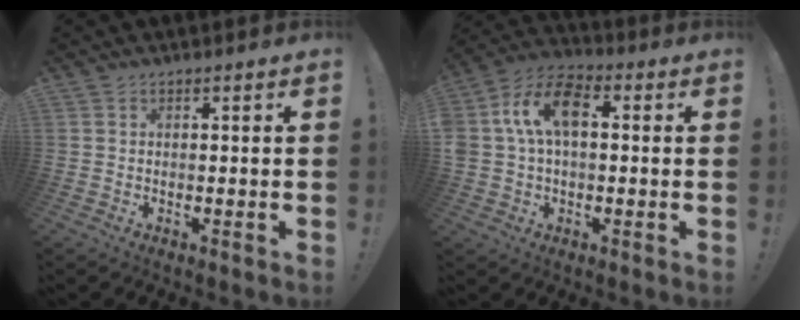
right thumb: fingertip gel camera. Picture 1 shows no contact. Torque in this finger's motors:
{"motor_torque": [1.59, 1.60, 0.66, 0.06, 0.24]}